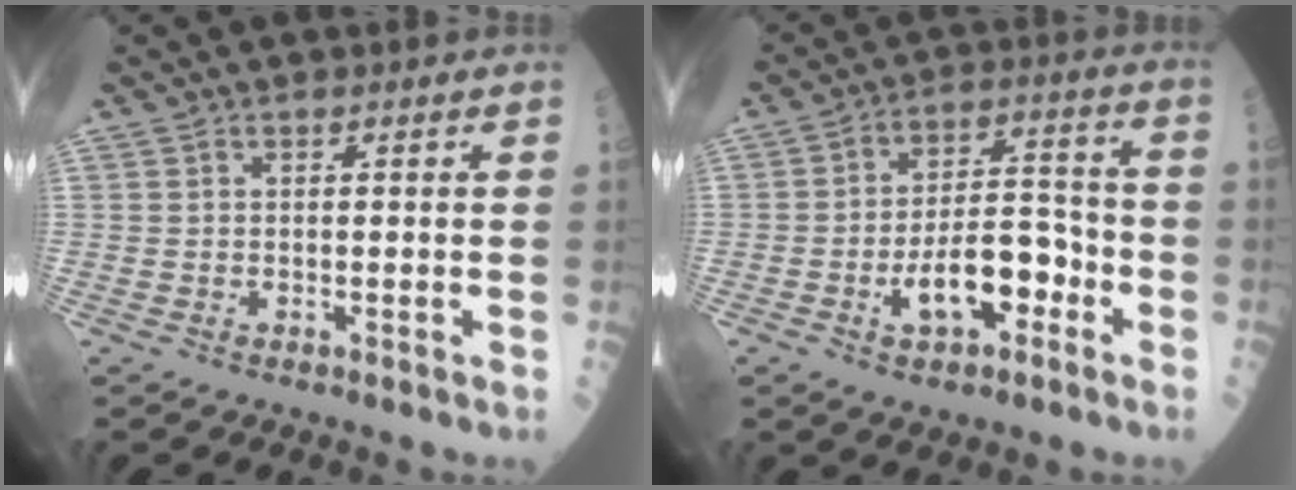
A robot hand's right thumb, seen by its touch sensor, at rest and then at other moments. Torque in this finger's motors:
{"motor_torque": [0.37, 0.37, 0.70, -0.01, 0.07]}